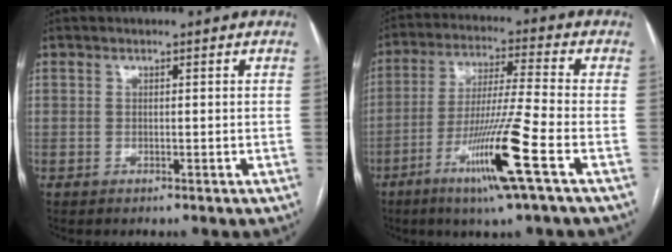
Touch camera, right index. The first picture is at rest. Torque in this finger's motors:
{"motor_torque": [1.94, -0.20, 1.00, 0.21]}